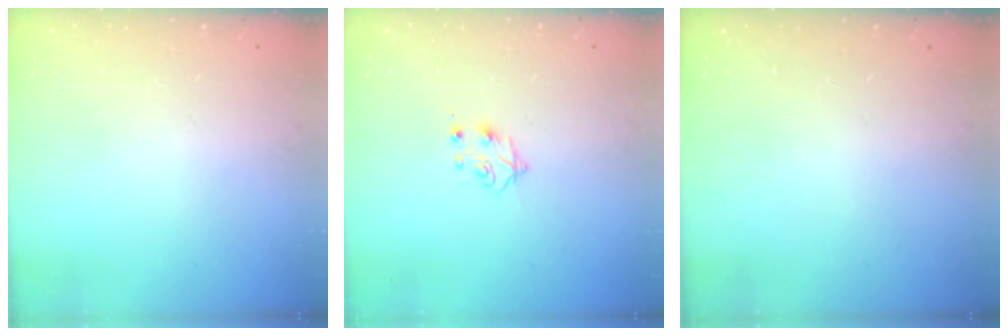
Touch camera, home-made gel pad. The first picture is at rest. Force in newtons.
{"total": 4.4, "press": 4.4, "slide": 0.6}
{"total": 0.0}